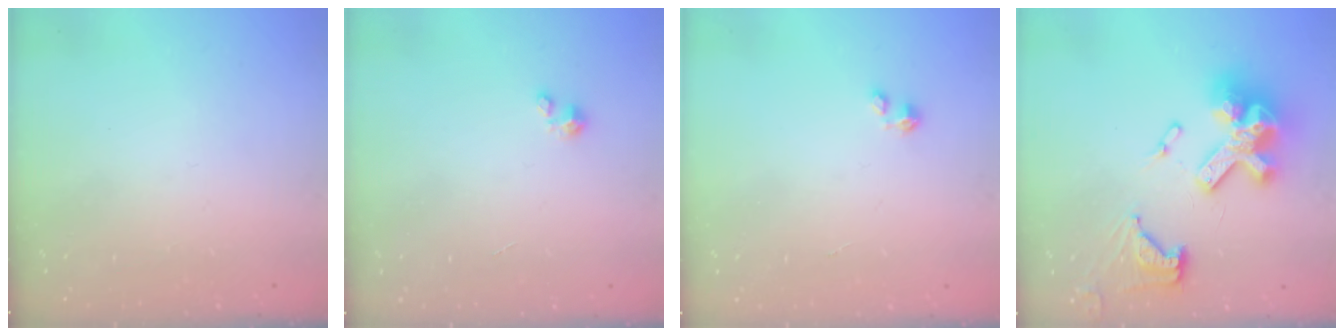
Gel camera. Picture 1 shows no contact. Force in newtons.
{"total": 0.8, "press": 0.7, "slide": 0.3}
{"total": 0.0}
{"total": 20.2, "press": 20.1, "slide": 2.1}